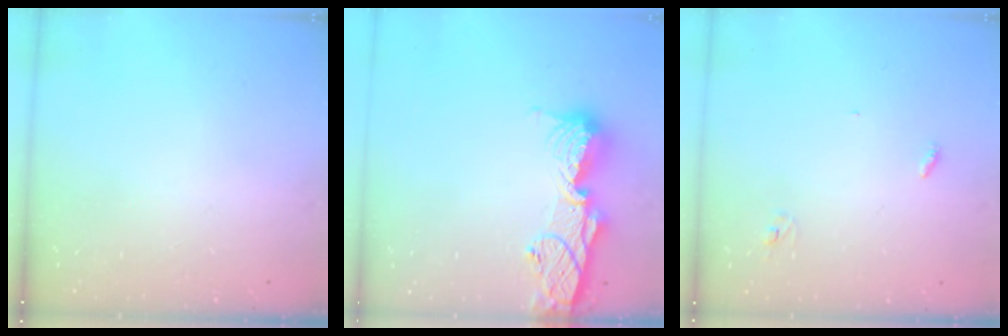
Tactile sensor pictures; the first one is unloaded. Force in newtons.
{"total": 12.9, "press": 12.9, "slide": 1.2}
{"total": 2.8, "press": 2.8, "slide": 0.2}